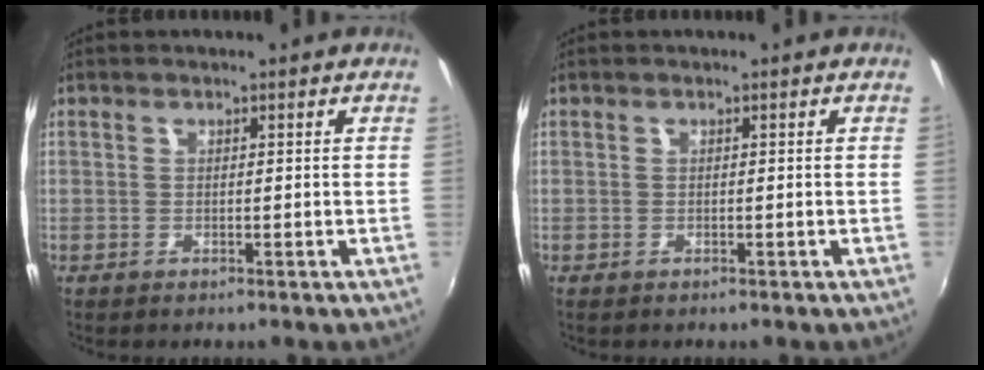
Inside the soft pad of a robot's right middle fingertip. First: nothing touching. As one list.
[{"total": 0.0}]